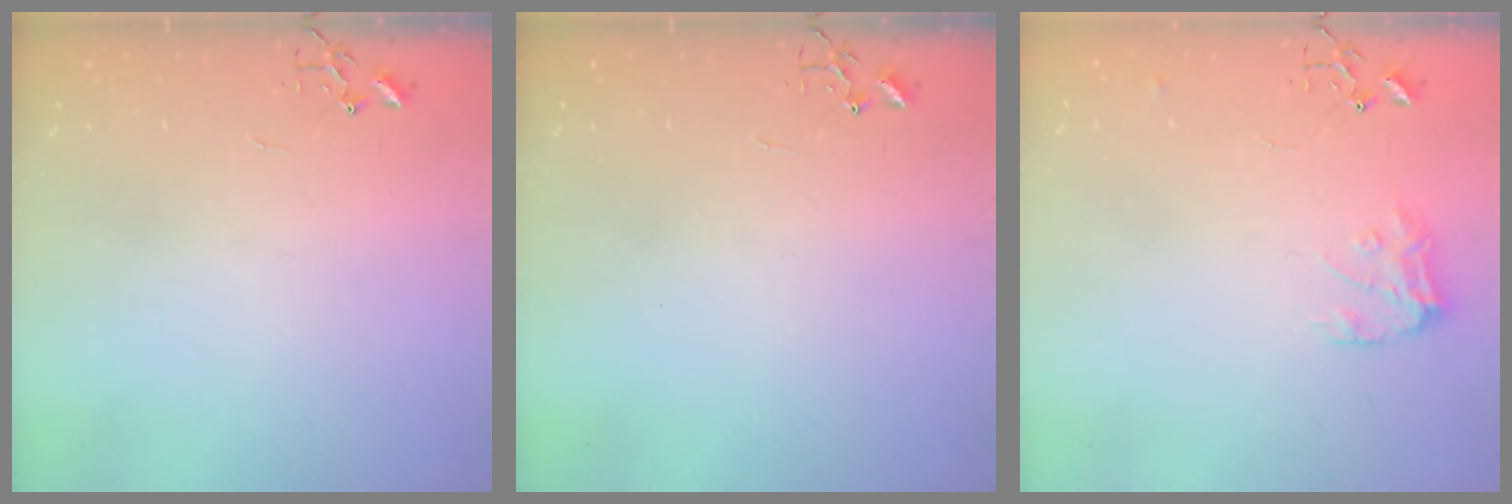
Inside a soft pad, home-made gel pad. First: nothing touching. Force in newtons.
{"total": 0.0}
{"total": 9.8, "press": 9.8, "slide": 0.6}